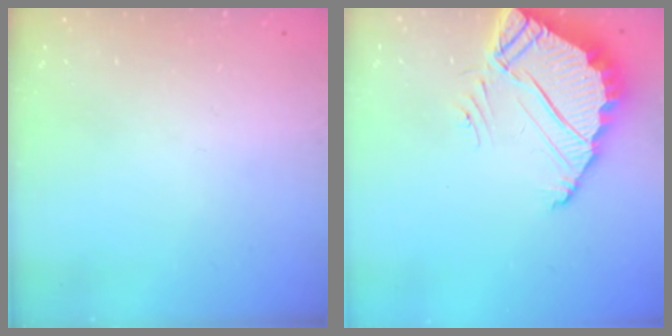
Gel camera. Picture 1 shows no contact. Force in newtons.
{"total": 7.5, "press": 7.5, "slide": 0.6}